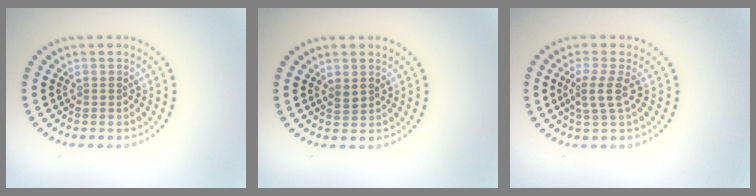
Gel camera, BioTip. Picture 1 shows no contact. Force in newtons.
{"total": 0.9, "press": 0.7, "slide": 0.5}
{"total": 2.3, "press": 1.8, "slide": 1.5}